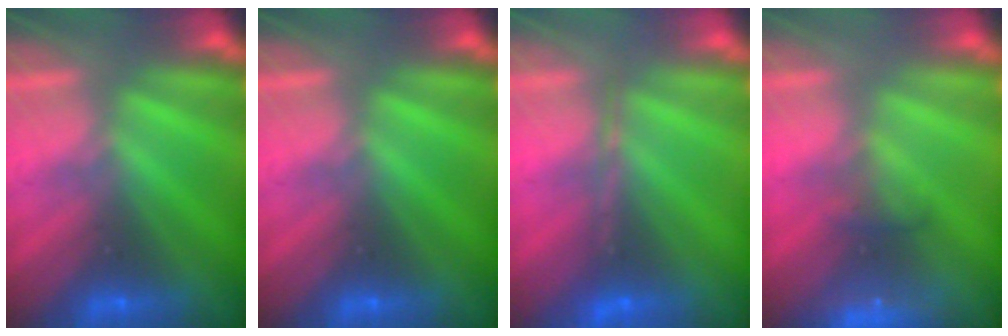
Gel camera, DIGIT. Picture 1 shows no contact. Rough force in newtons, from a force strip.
{"total": 0.0}
{"total": 1.7}
{"total": 6.7}